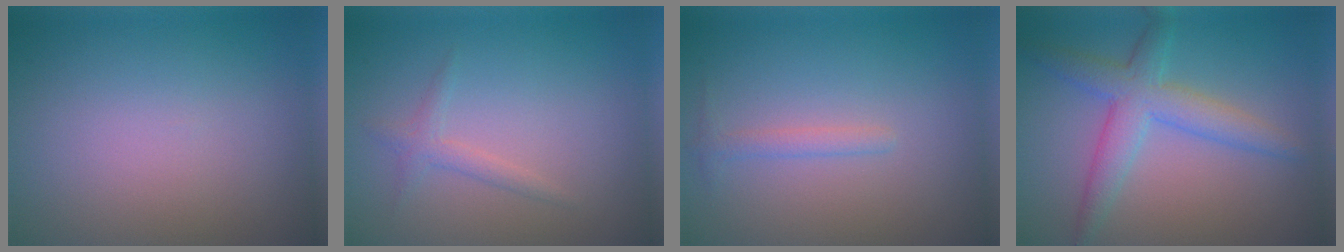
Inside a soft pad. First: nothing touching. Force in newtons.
{"total": 1.3, "press": 1.3, "slide": 0.0}
{"total": 1.1, "press": 1.1, "slide": 0.0}
{"total": 4.5, "press": 4.5, "slide": 0.2}